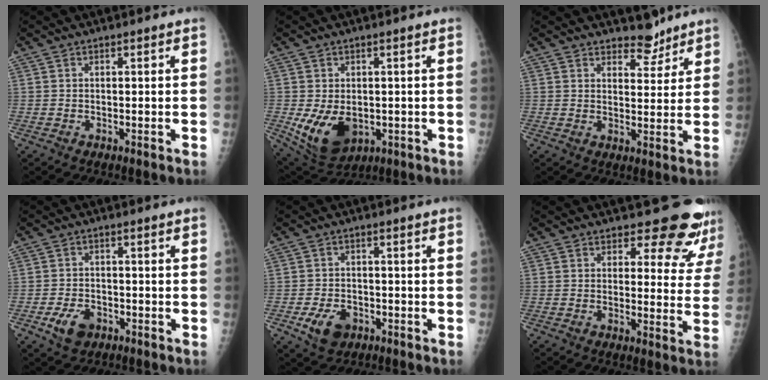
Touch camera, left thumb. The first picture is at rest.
{"total": 9.5, "force": [-1.6, 6.5, 6.8], "torque": [-0.104, -0.012, -0.006]}
{"total": 4.6, "force": [4.0, 2.1, 1.0], "torque": [0.012, -0.032, 0.062]}
{"total": 5.1, "force": [-2.4, 3.4, 2.8], "torque": [-0.046, 0.011, -0.038]}
{"total": 5.8, "force": [-2.6, 4.0, 3.2], "torque": [-0.050, 0.010, -0.037]}
{"total": 11.6, "force": [10.7, 4.0, 1.9], "torque": [0.025, -0.086, 0.102]}